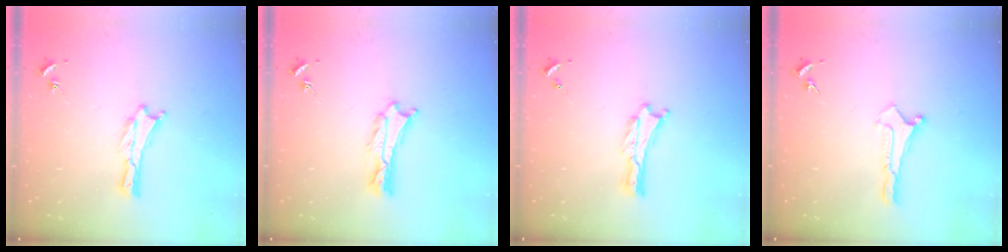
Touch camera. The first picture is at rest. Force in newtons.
{"total": 1.2, "press": 1.2, "slide": 0.2}
{"total": 0.0}
{"total": 0.0}